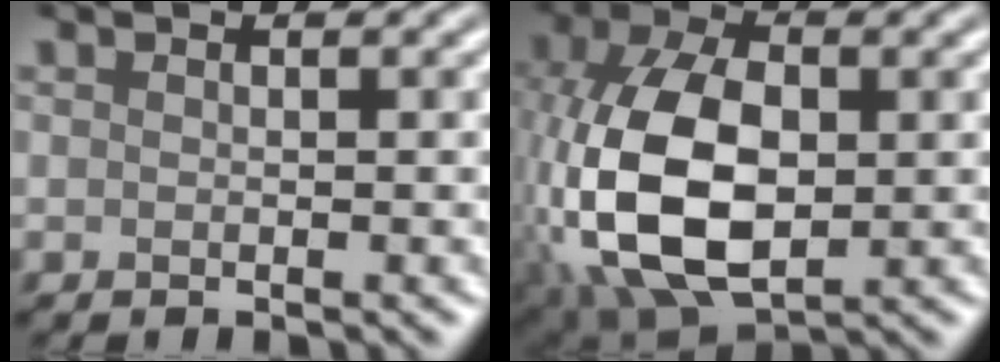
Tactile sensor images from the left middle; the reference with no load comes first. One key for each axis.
{"total": 13.1, "fx": -1.8, "fy": 7.8, "fz": 10.4, "tx": -0.245, "ty": -0.009, "tz": -0.036}